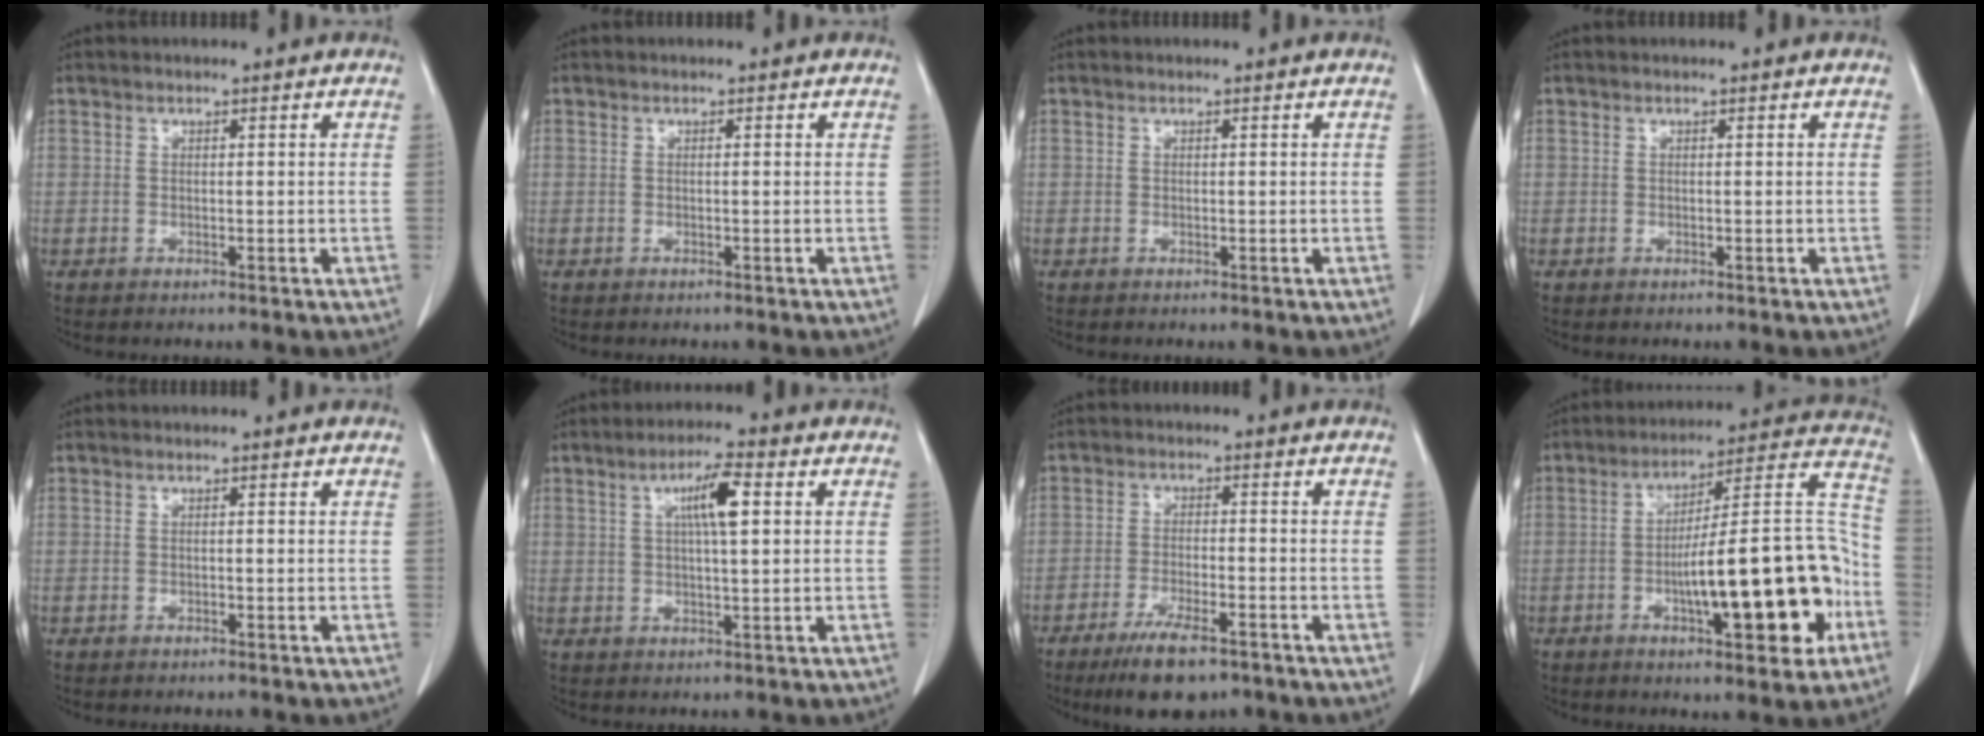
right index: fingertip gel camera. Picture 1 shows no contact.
{"total": 0.0}
{"total": 0.0}
{"total": 0.0}
{"total": 0.0}
{"total": 6.2, "force": [1.8, 0.7, 5.9], "torque": [-0.103, 0.007, 0.029]}
{"total": 8.4, "force": [-5.9, 2.1, 5.6], "torque": [-0.098, -0.014, -0.096]}
{"total": 19.8, "force": [-5.9, 3.8, 18.5], "torque": [-0.244, 0.035, -0.078]}